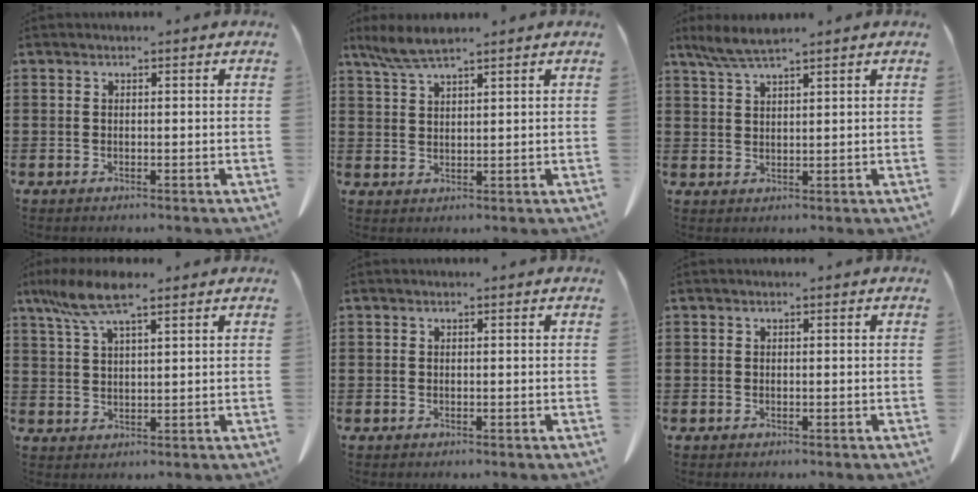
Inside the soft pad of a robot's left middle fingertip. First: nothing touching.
{"total": 4.2, "force": [3.2, 0.6, 2.6], "torque": [-0.060, -0.001, 0.060]}
{"total": 3.9, "force": [3.1, 0.1, 2.3], "torque": [-0.051, -0.003, 0.057]}
{"total": 7.5, "force": [5.0, 1.5, 5.3], "torque": [-0.122, -0.005, 0.088]}
{"total": 0.0}
{"total": 0.0}